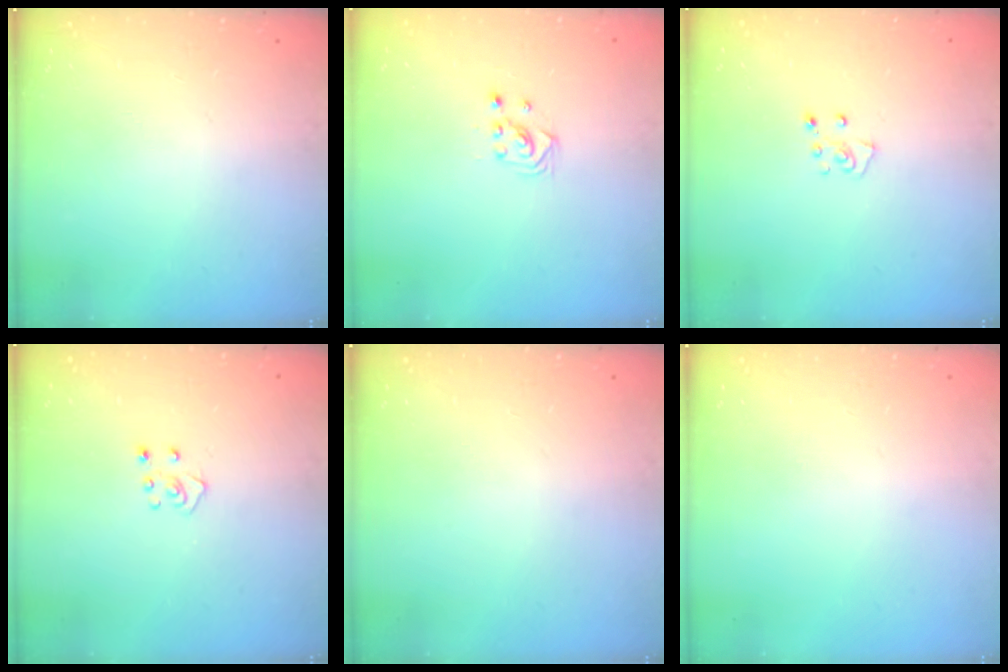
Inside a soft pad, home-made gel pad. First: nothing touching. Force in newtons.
{"total": 2.2, "press": 2.2, "slide": 0.2}
{"total": 4.7, "press": 4.7, "slide": 0.5}
{"total": 4.2, "press": 4.1, "slide": 0.3}
{"total": 0.0}
{"total": 0.0}